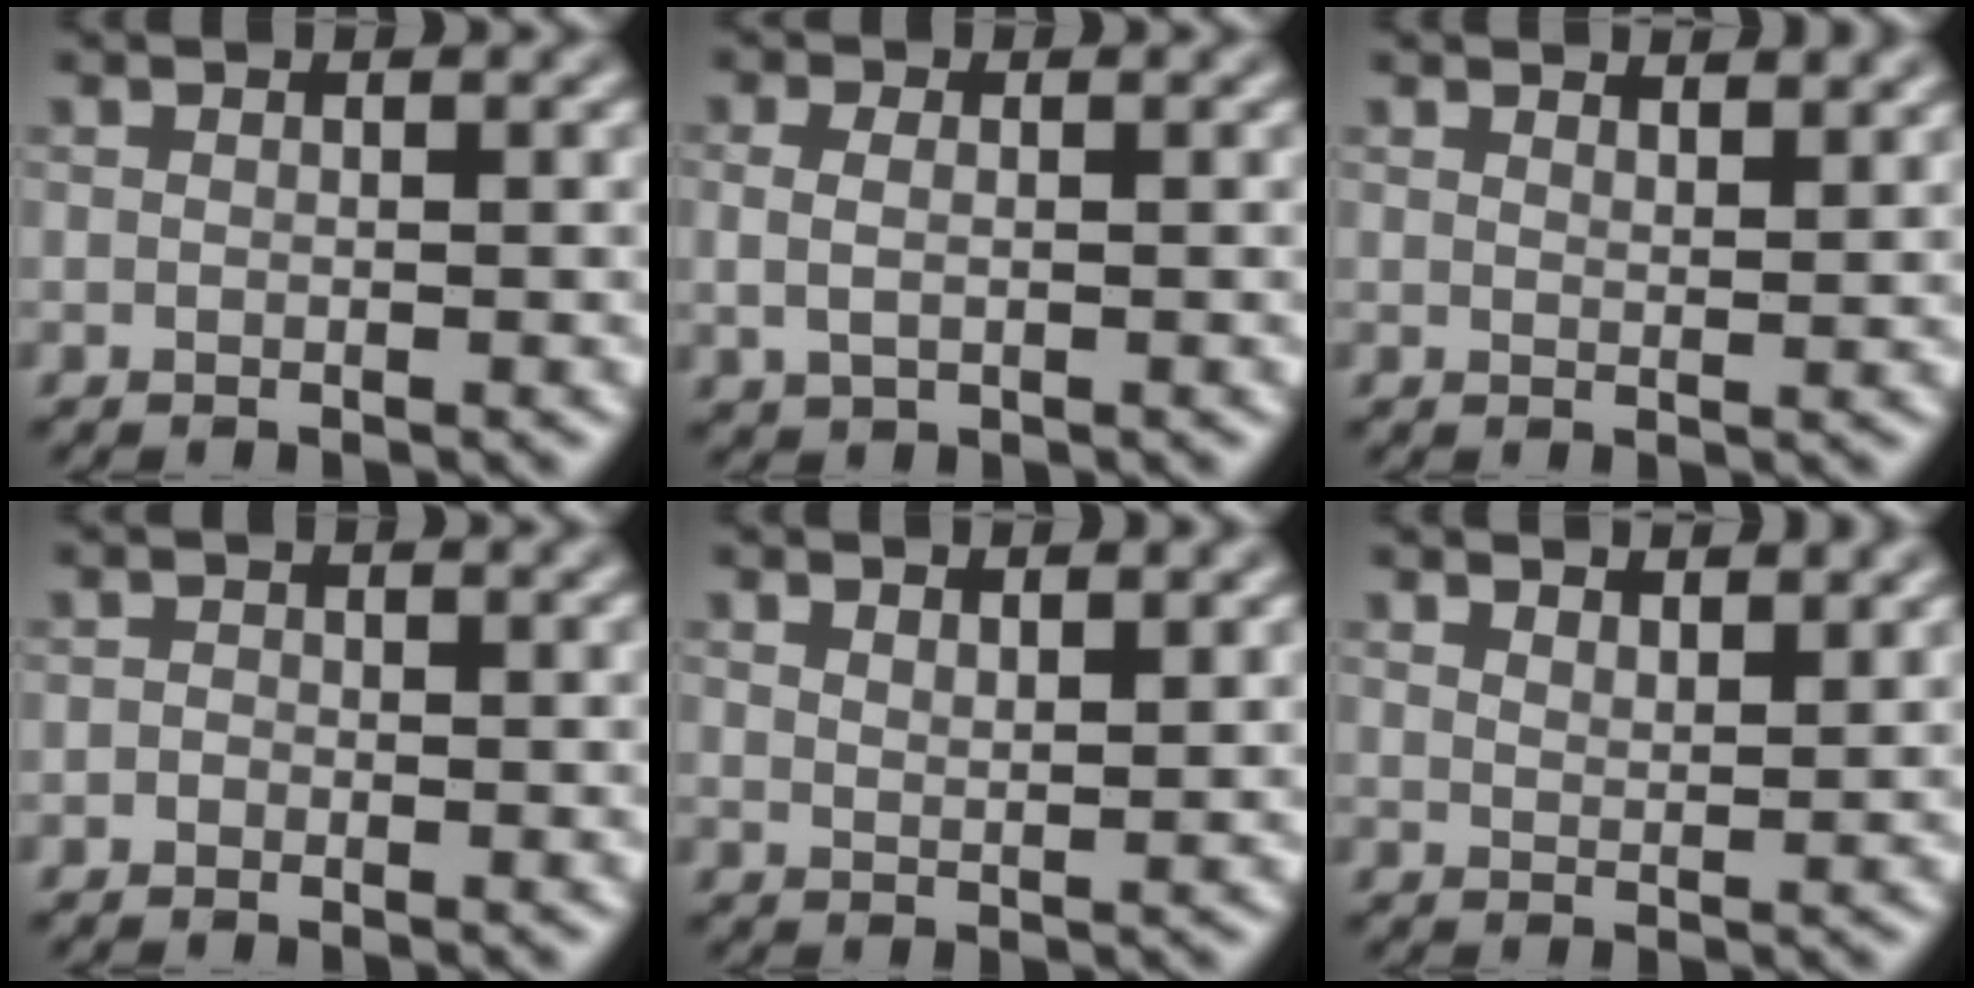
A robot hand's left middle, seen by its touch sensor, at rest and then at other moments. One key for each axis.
{"total": 1.8, "fx": 0.0, "fy": 1.2, "fz": 1.3, "tx": -0.030, "ty": -0.001, "tz": 0.004}
{"total": 2.5, "fx": 2.2, "fy": 0.6, "fz": 0.9, "tx": -0.011, "ty": 0.005, "tz": 0.029}
{"total": 0.6, "fx": -0.3, "fy": 0.5, "fz": 0.1, "tx": -0.002, "ty": -0.002, "tz": -0.009}
{"total": 1.7, "fx": 1.4, "fy": 0.4, "fz": 0.9, "tx": -0.015, "ty": -0.001, "tz": 0.025}
{"total": 3.0, "fx": 2.7, "fy": 0.7, "fz": 1.1, "tx": -0.014, "ty": 0.005, "tz": 0.039}